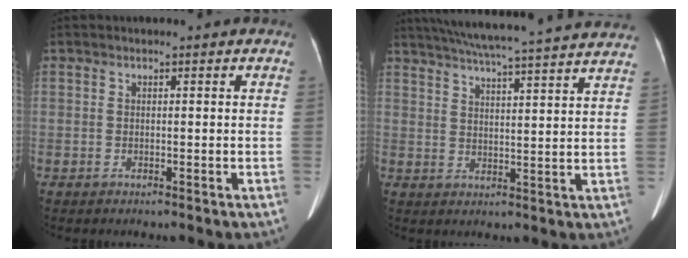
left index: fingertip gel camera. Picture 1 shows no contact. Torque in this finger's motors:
{"motor_torque": [0.35, -0.23, -0.02, 0.05]}